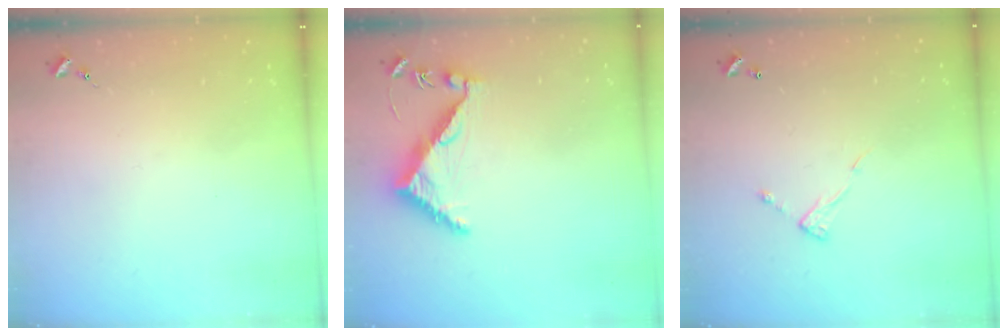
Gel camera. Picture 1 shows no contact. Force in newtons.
{"total": 7.5, "press": 7.4, "slide": 0.6}
{"total": 6.4, "press": 6.4, "slide": 0.2}